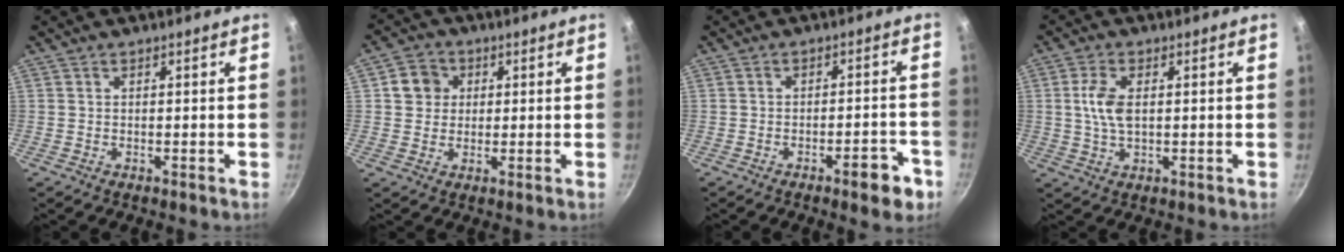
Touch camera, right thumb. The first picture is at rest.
{"total": 5.4, "force": [1.3, 5.0, 1.8], "torque": [0.003, 0.007, 0.013]}
{"total": 6.7, "force": [-3.6, 2.3, 5.2], "torque": [-0.049, 0.028, -0.040]}
{"total": 5.9, "force": [0.7, 3.2, 4.9], "torque": [-0.098, 0.005, 0.012]}